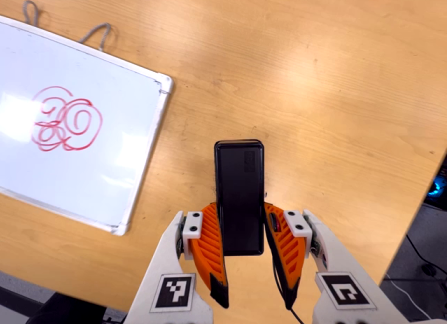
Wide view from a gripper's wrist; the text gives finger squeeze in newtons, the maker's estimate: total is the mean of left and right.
{"total": 5.0, "left": 3.6, "right": 6.4}